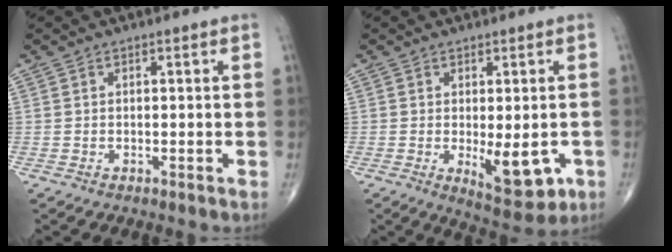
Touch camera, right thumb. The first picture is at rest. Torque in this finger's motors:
{"motor_torque": [0.57, 1.78, 0.59, 0.43, 0.22]}